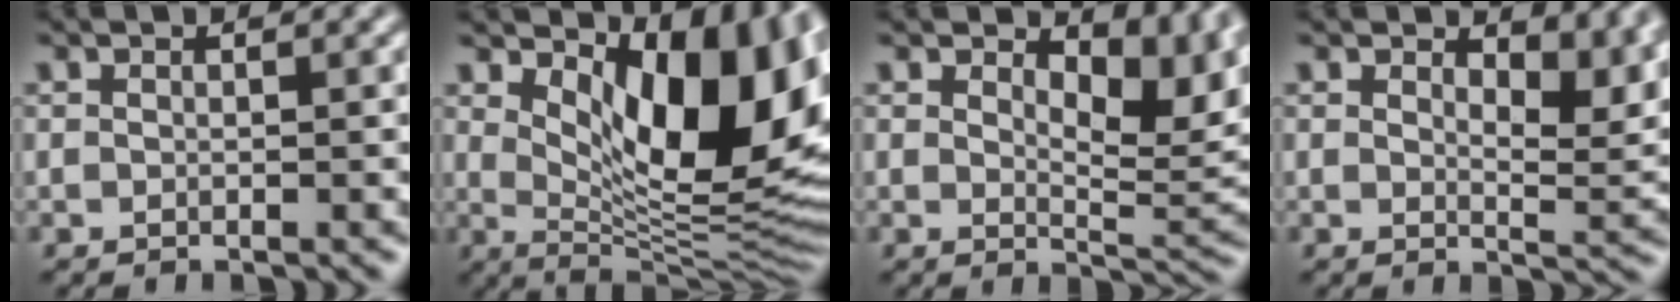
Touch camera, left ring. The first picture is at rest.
{"total": 12.9, "force": [4.3, 5.7, 10.7], "torque": [-0.140, -0.010, 0.077]}
{"total": 7.4, "force": [3.1, 3.4, 5.8], "torque": [-0.080, -0.005, 0.047]}
{"total": 5.4, "force": [3.3, 2.3, 3.7], "torque": [-0.042, -0.005, 0.045]}